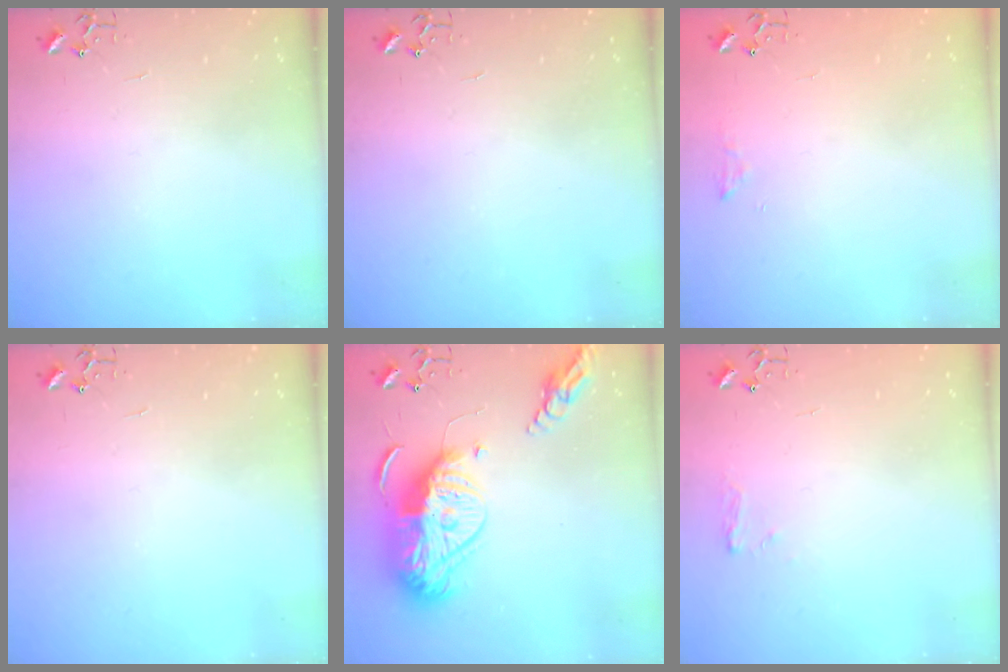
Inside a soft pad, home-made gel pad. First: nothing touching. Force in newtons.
{"total": 0.0}
{"total": 5.9, "press": 5.8, "slide": 0.9}
{"total": 0.0}
{"total": 20.4, "press": 20.4, "slide": 1.7}
{"total": 5.9, "press": 5.9, "slide": 0.7}